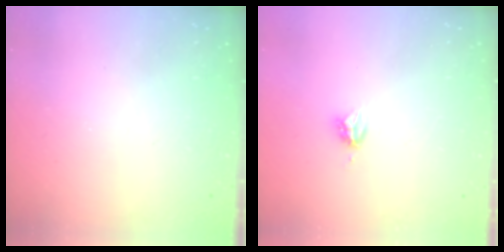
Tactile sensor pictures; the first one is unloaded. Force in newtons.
{"total": 4.1, "press": 4.1, "slide": 0.2}